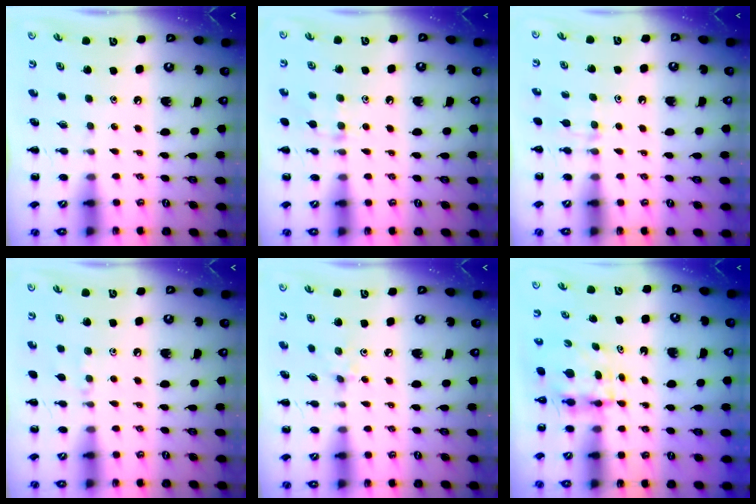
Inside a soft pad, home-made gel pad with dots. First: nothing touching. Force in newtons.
{"total": 6.9, "press": 6.5, "slide": 2.3}
{"total": 6.6, "press": 6.3, "slide": 1.9}
{"total": 4.6, "press": 4.3, "slide": 1.6}
{"total": 1.7, "press": 1.6, "slide": 0.6}
{"total": 4.0, "press": 3.9, "slide": 0.3}